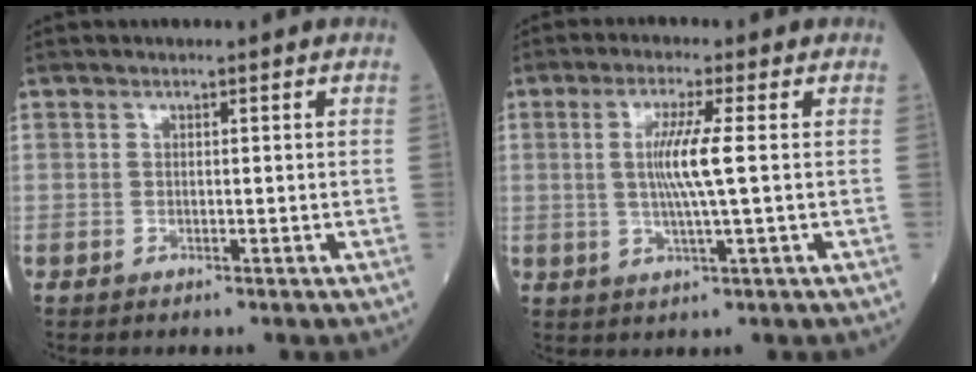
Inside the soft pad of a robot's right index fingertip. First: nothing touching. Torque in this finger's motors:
{"motor_torque": [0.63, 0.07, 0.45, 0.14]}